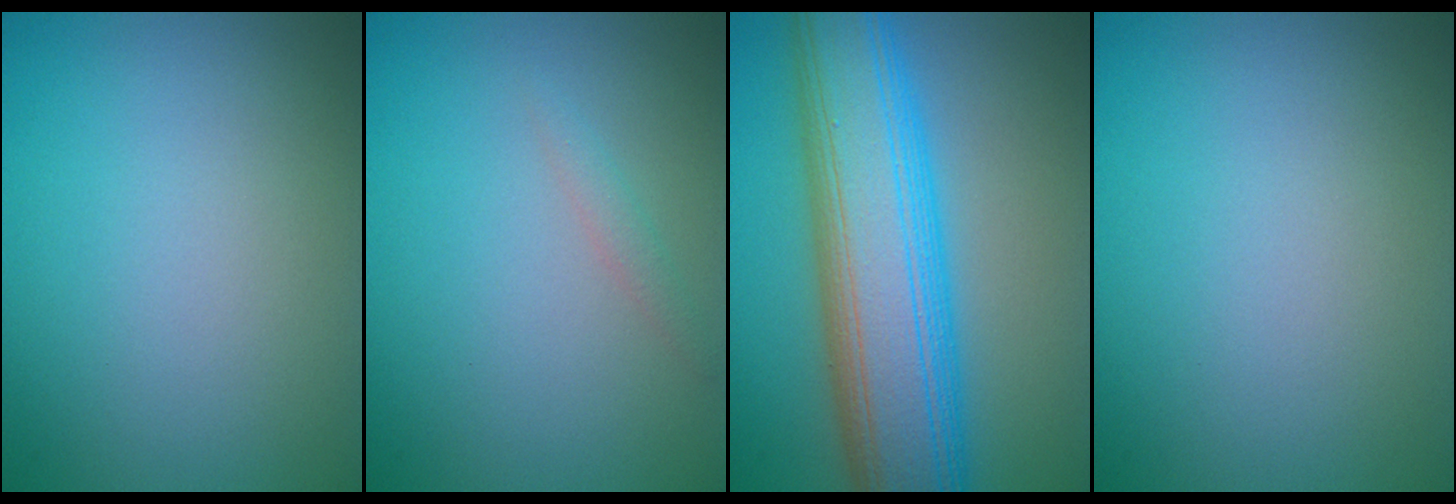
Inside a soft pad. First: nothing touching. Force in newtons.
{"total": 0.9, "press": 0.9, "slide": 0.1}
{"total": 11.4, "press": 11.4, "slide": 0.3}
{"total": 0.0}